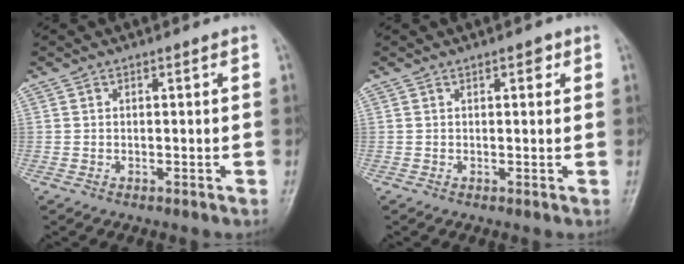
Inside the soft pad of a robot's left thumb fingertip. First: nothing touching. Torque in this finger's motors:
{"motor_torque": [-0.27, -0.04, -0.19, -0.02, 0.06]}